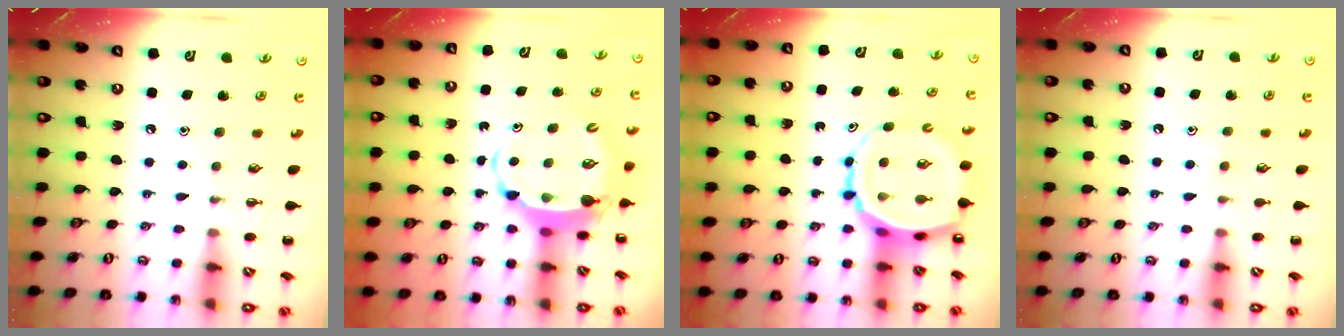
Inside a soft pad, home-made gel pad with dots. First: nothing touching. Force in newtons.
{"total": 6.1, "press": 6.0, "slide": 0.9}
{"total": 14.5, "press": 13.8, "slide": 4.4}
{"total": 5.8, "press": 5.7, "slide": 0.9}